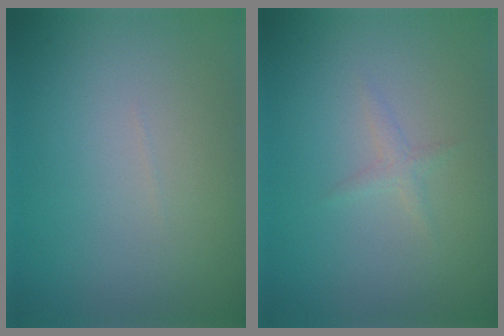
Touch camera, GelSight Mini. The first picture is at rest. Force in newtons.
{"total": 0.9, "press": 0.9, "slide": 0.1}